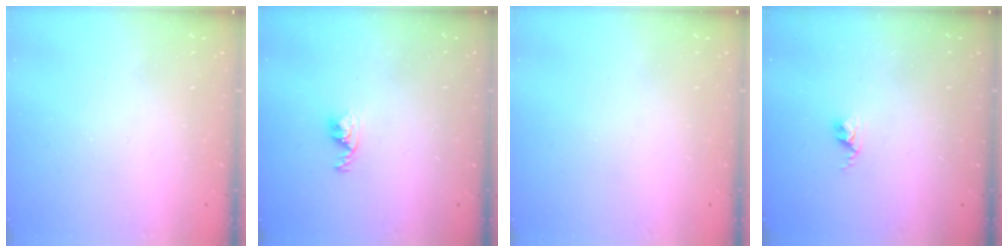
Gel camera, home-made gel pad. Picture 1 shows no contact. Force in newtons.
{"total": 3.3, "press": 3.3, "slide": 0.5}
{"total": 0.0}
{"total": 2.4, "press": 2.4, "slide": 0.3}